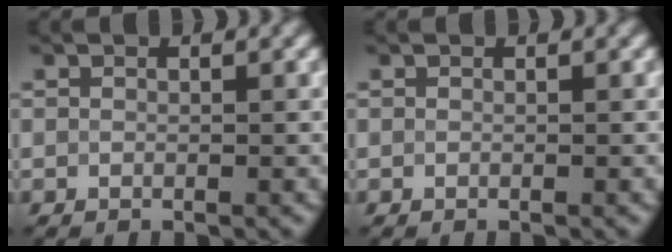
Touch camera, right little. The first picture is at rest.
{"total": 0.0}